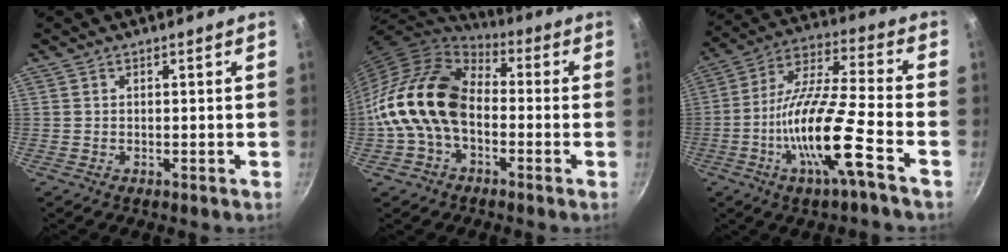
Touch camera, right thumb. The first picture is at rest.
{"total": 16.5, "force": [-2.2, 11.2, 11.9], "torque": [-0.193, 0.043, -0.057]}
{"total": 17.0, "force": [-6.7, 2.8, 15.4], "torque": [-0.282, 0.036, -0.137]}